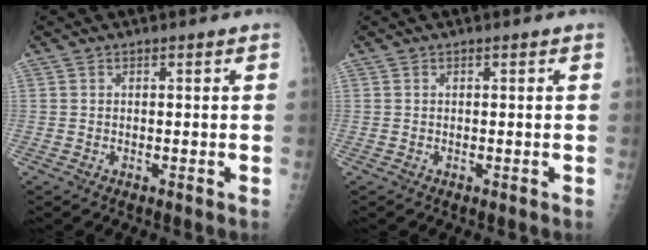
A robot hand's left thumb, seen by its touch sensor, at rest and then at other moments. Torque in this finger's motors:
{"motor_torque": [0.15, 0.15, 0.05, -0.12, 0.00]}